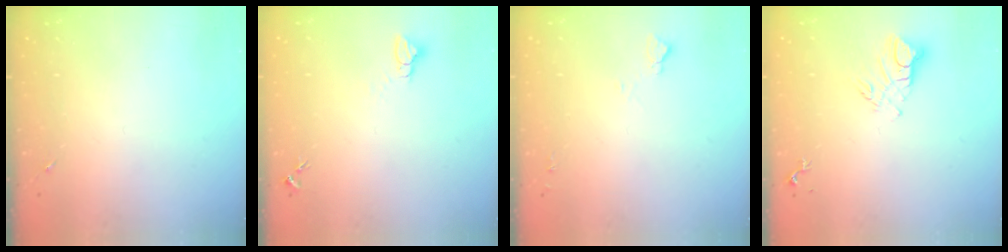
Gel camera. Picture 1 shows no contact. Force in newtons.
{"total": 3.0, "press": 3.0, "slide": 0.1}
{"total": 4.4, "press": 4.3, "slide": 0.6}
{"total": 8.7, "press": 8.6, "slide": 0.9}